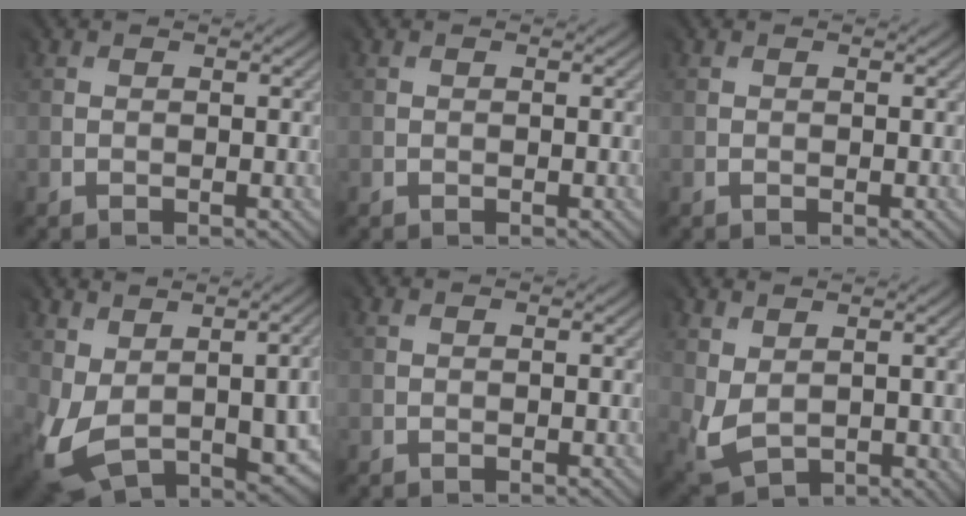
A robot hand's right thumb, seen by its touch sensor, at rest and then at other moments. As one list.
[{"total": 0.0}, {"total": 0.0}, {"total": 6.4, "force": [-0.2, 3.9, 5.1], "torque": [-0.153, -0.029, 0.018]}, {"total": 0.0}, {"total": 6.1, "force": [1.9, 4.4, 3.8], "torque": [-0.112, -0.023, 0.052]}]